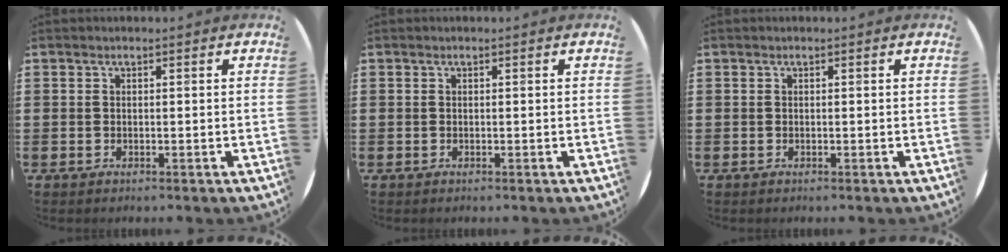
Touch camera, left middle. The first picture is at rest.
{"total": 0.0}
{"total": 0.0}